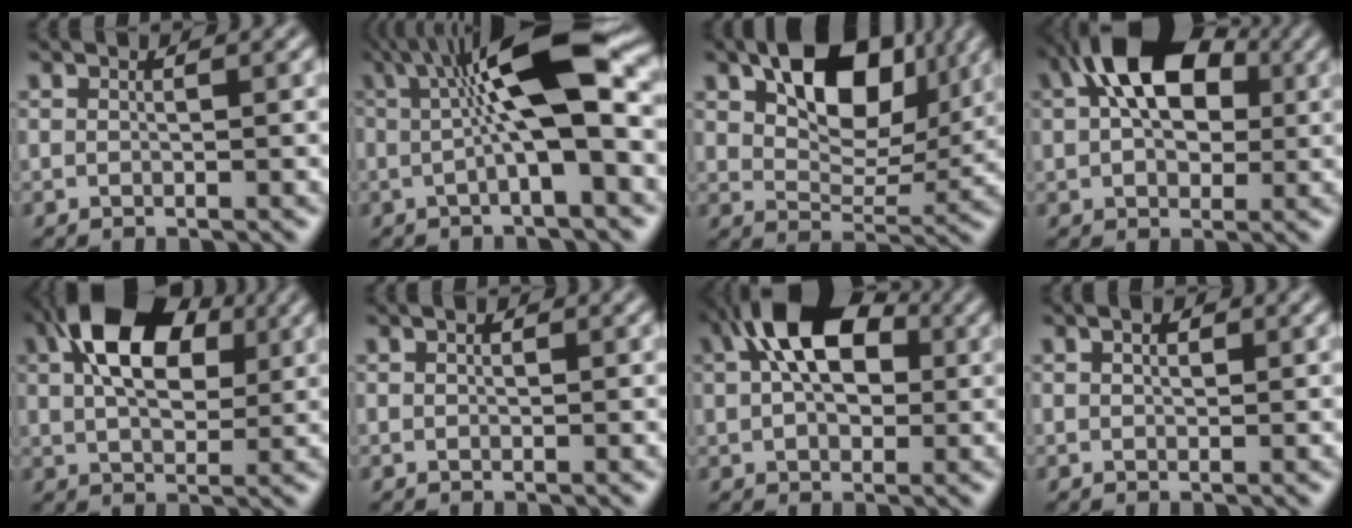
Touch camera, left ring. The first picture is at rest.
{"total": 8.8, "force": [1.2, 1.9, 8.5], "torque": [-0.132, 0.013, 0.016]}
{"total": 8.7, "force": [3.8, 4.9, 6.1], "torque": [-0.100, 0.007, 0.059]}
{"total": 10.3, "force": [2.7, 6.6, 7.4], "torque": [-0.126, 0.032, 0.036]}
{"total": 9.6, "force": [2.9, 5.6, 7.3], "torque": [-0.131, 0.025, 0.044]}
{"total": 0.6, "force": [0.2, 0.4, 0.5], "torque": [-0.002, 0.001, 0.002]}
{"total": 9.2, "force": [2.5, 5.5, 6.9], "torque": [-0.118, 0.030, 0.028]}
{"total": 1.7, "force": [0.8, 1.0, 1.1], "torque": [-0.009, 0.014, -0.001]}